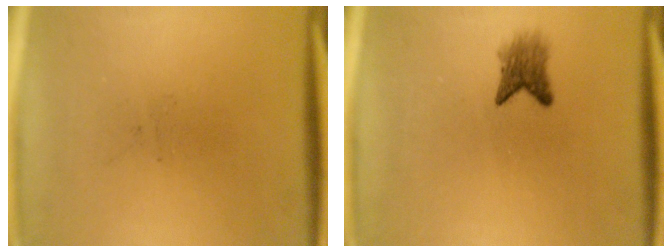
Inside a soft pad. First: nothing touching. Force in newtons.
{"total": 2.9}